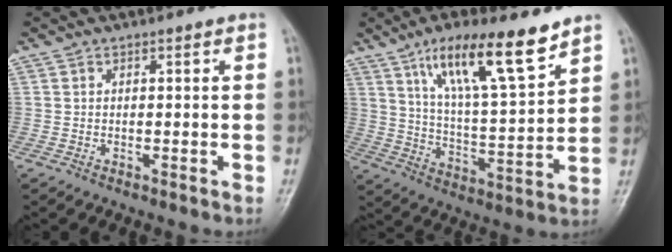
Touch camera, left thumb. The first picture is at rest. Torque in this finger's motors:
{"motor_torque": [0.69, 0.60, 1.65, -1.13, 0.36]}